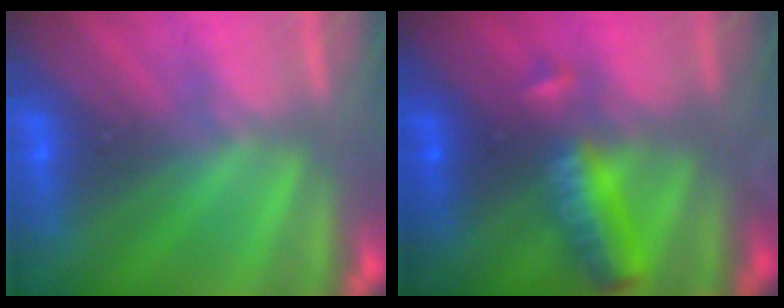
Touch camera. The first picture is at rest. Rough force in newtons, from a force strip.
{"total": 7.0}